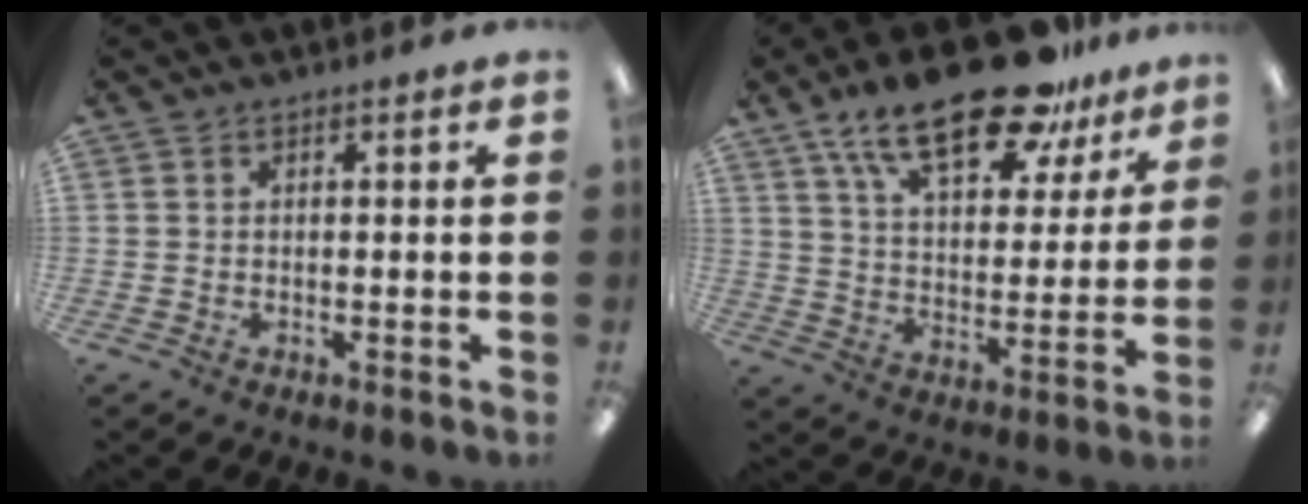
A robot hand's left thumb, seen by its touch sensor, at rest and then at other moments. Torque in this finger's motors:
{"motor_torque": [0.56, 0.66, 1.49, -1.27, 0.14]}